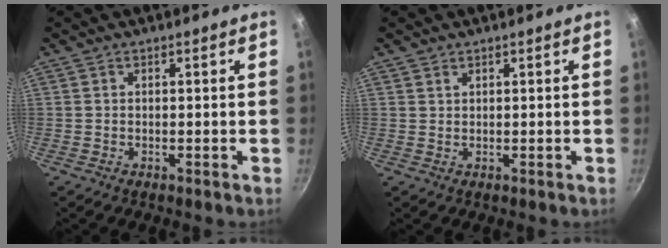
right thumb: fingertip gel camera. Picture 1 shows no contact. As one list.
[{"total": 0.9, "force": [0.6, 0.6, 0.3], "torque": [-0.003, -0.002, 0.012]}]